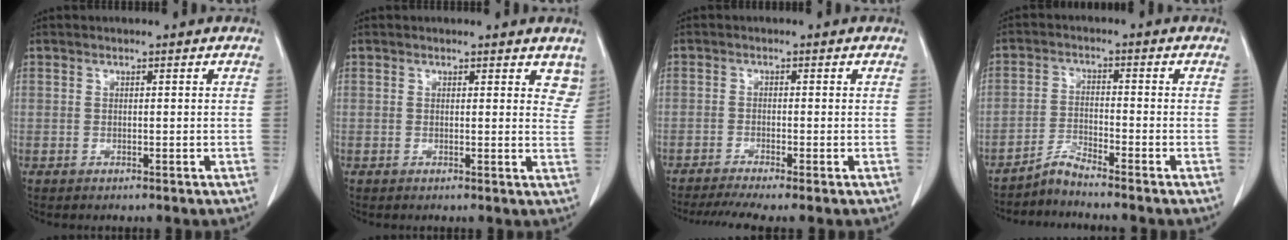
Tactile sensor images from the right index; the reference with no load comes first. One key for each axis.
{"total": 4.8, "fx": 4.1, "fy": 1.8, "fz": 1.8, "tx": 0.001, "ty": -0.015, "tz": 0.032}
{"total": 5.7, "fx": -4.7, "fy": -0.8, "fz": 3.0, "tx": -0.052, "ty": -0.012, "tz": -0.081}
{"total": 3.2, "fx": -3.1, "fy": -0.8, "fz": 0.3, "tx": -0.012, "ty": -0.019, "tz": -0.064}